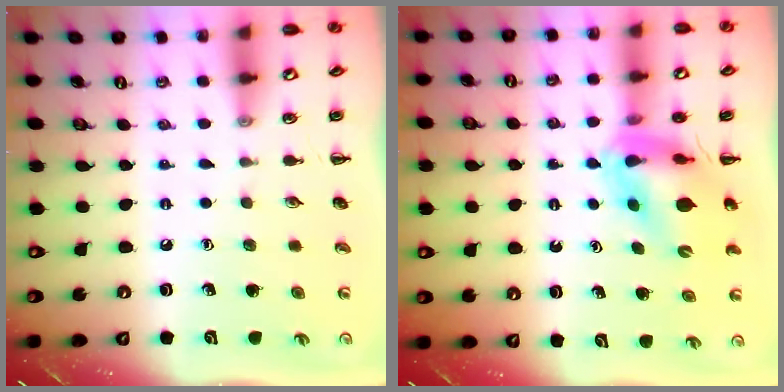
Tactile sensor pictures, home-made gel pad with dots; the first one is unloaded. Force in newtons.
{"total": 11.2, "press": 10.7, "slide": 3.4}